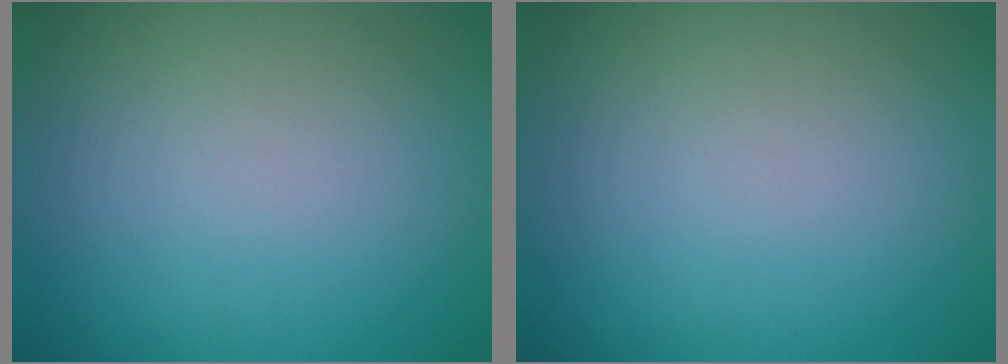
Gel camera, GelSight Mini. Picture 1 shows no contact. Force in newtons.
{"total": 0.0}